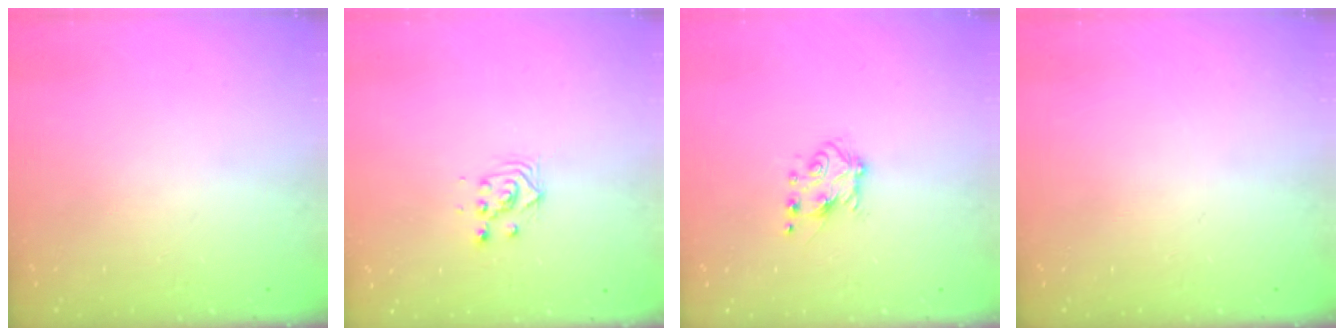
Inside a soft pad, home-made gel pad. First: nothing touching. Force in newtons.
{"total": 2.8, "press": 2.8, "slide": 0.1}
{"total": 5.6, "press": 5.6, "slide": 0.8}
{"total": 0.0}